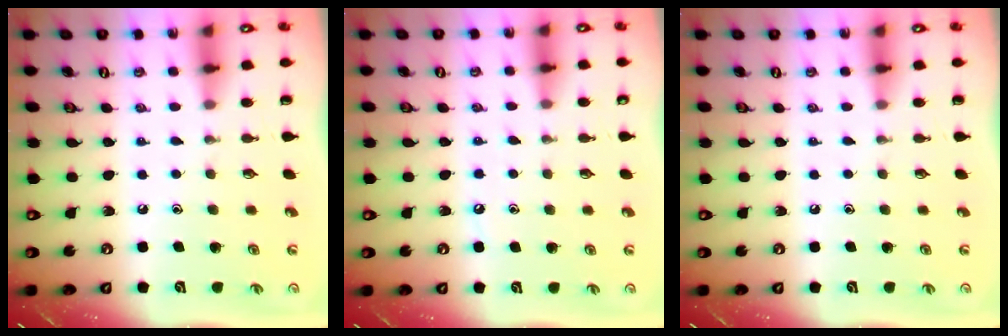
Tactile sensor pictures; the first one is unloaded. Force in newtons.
{"total": 4.4, "press": 4.4, "slide": 0.5}
{"total": 0.0}